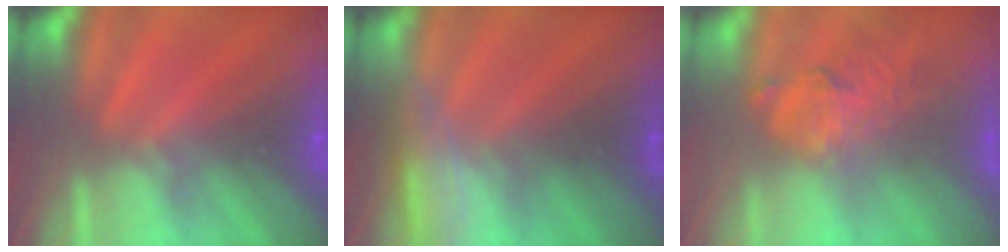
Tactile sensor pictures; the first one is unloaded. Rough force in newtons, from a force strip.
{"total": 2.9}
{"total": 2.8}